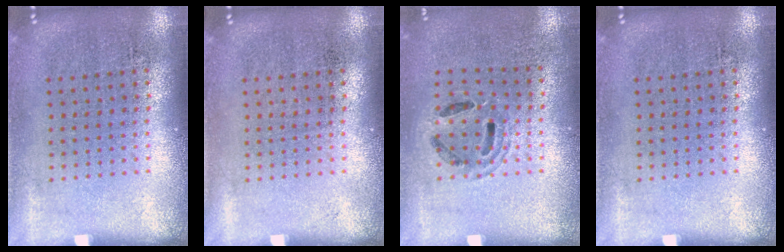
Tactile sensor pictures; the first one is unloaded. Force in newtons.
{"total": 0.0}
{"total": 1.0, "press": 1.0, "slide": 0.1}
{"total": 0.0}